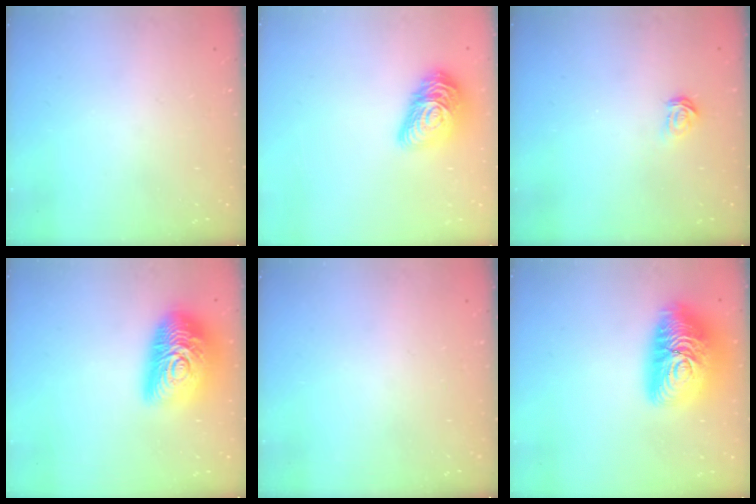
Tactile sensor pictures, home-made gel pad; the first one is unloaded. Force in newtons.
{"total": 15.3, "press": 15.3, "slide": 0.8}
{"total": 2.4, "press": 2.4, "slide": 0.2}
{"total": 21.0, "press": 21.0, "slide": 0.9}
{"total": 0.0}
{"total": 20.7, "press": 20.7, "slide": 1.1}